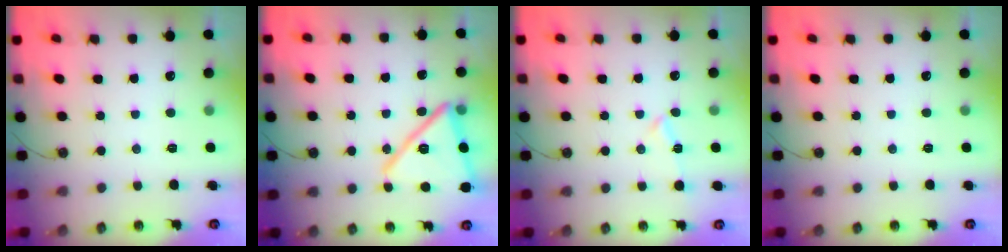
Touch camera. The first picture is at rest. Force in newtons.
{"total": 19.0, "press": 18.9, "slide": 1.5}
{"total": 4.3, "press": 3.9, "slide": 2.0}
{"total": 0.0}